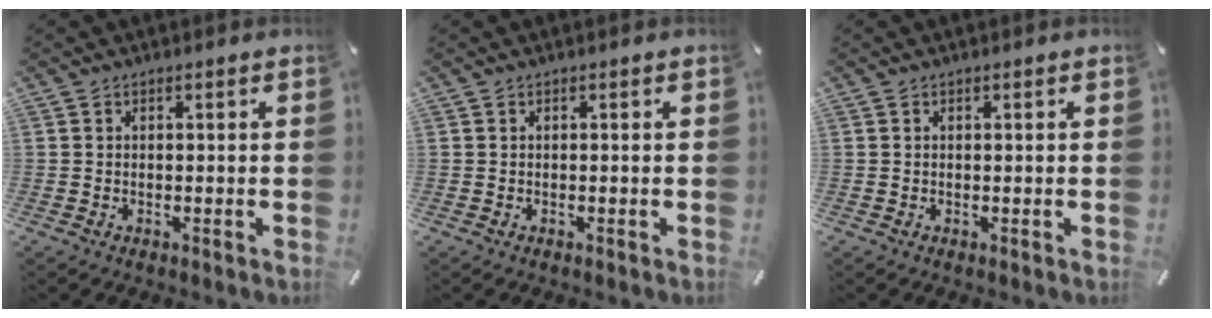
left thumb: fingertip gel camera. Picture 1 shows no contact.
{"total": 0.0}
{"total": 0.0}